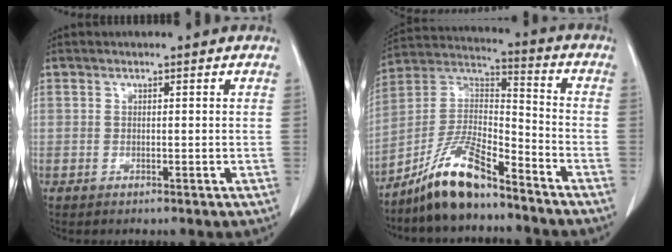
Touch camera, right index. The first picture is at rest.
{"total": 11.9, "force": [-9.3, 2.4, 7.0], "torque": [-0.144, 0.014, -0.174]}